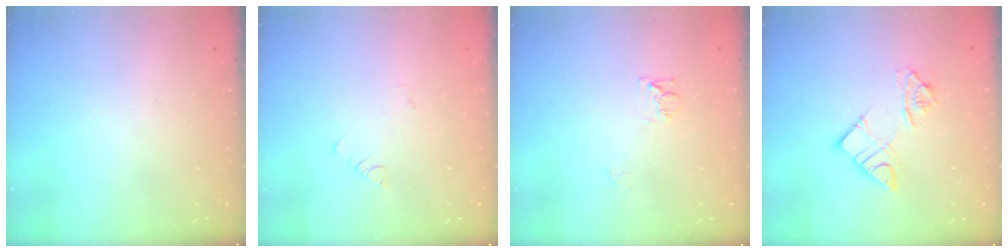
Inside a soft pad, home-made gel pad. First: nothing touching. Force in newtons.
{"total": 1.1, "press": 1.1, "slide": 0.3}
{"total": 5.1, "press": 5.1, "slide": 0.7}
{"total": 10.3, "press": 10.2, "slide": 1.0}